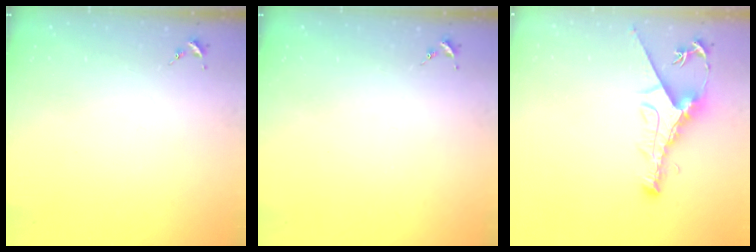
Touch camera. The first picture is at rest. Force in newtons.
{"total": 0.0}
{"total": 9.9, "press": 9.8, "slide": 1.0}